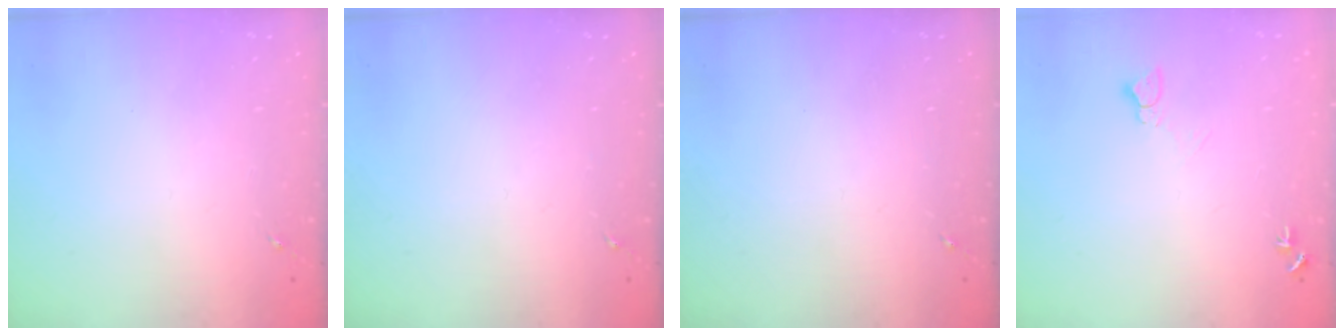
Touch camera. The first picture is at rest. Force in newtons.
{"total": 0.0}
{"total": 0.0}
{"total": 5.1, "press": 5.1, "slide": 0.6}